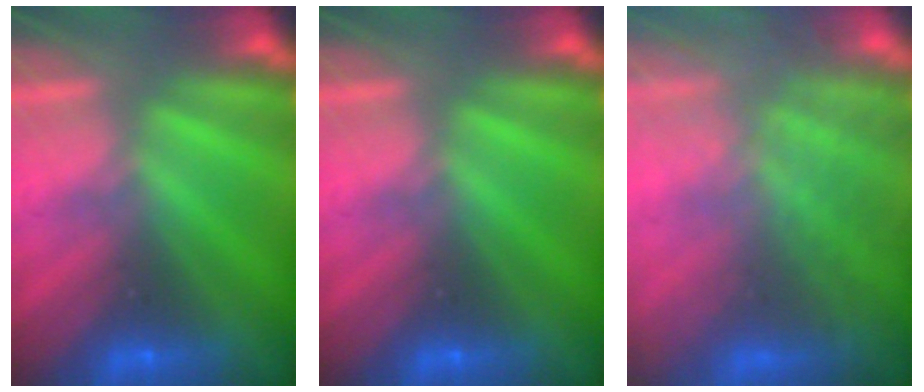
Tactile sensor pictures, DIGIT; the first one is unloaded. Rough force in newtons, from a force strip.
{"total": 0.0}
{"total": 9.0}